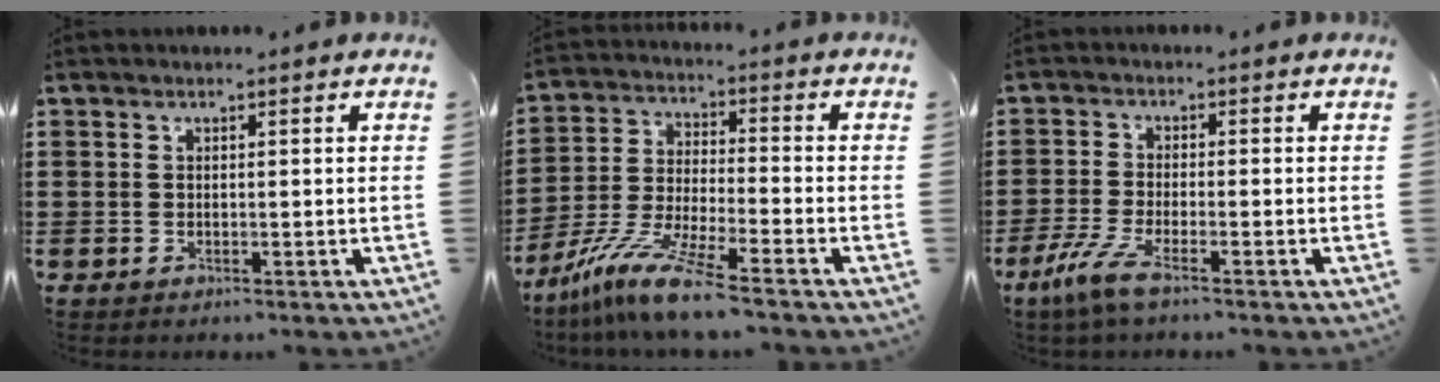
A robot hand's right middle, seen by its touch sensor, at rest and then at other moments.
{"total": 10.2, "force": [-8.4, 0.0, 5.8], "torque": [-0.131, -0.009, -0.170]}
{"total": 5.2, "force": [-3.2, 0.8, 4.0], "torque": [-0.100, -0.017, -0.064]}